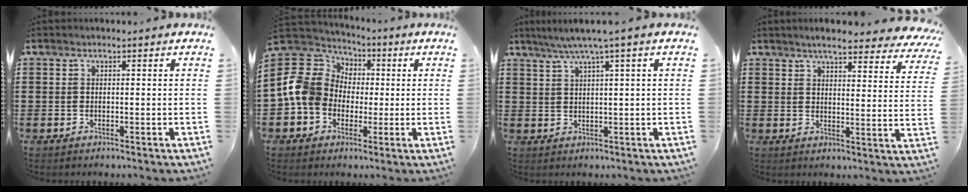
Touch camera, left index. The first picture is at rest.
{"total": 11.0, "force": [-0.3, 10.0, 4.6], "torque": [-0.150, 0.006, -0.009]}
{"total": 3.4, "force": [1.8, -0.3, 2.9], "torque": [-0.059, -0.002, 0.028]}
{"total": 5.7, "force": [5.0, 0.4, 2.6], "torque": [-0.059, -0.020, 0.087]}